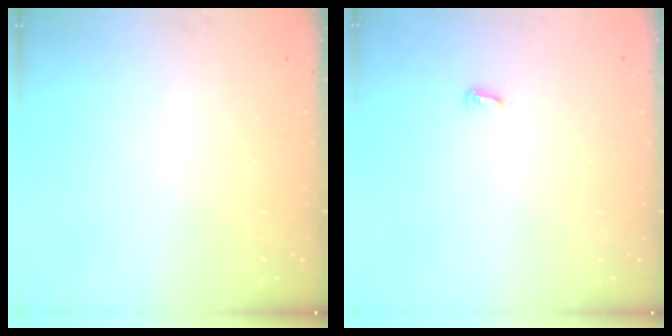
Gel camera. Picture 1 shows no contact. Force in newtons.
{"total": 2.9, "press": 2.9, "slide": 0.3}